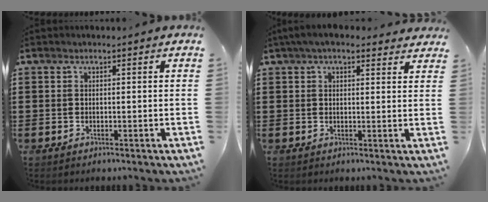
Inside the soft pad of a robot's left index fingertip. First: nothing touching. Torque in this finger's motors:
{"motor_torque": [1.08, -1.06, 0.71, 0.17]}